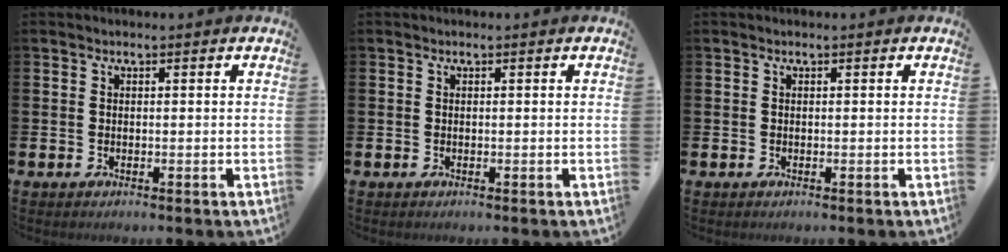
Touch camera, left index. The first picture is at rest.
{"total": 0.0}
{"total": 0.0}